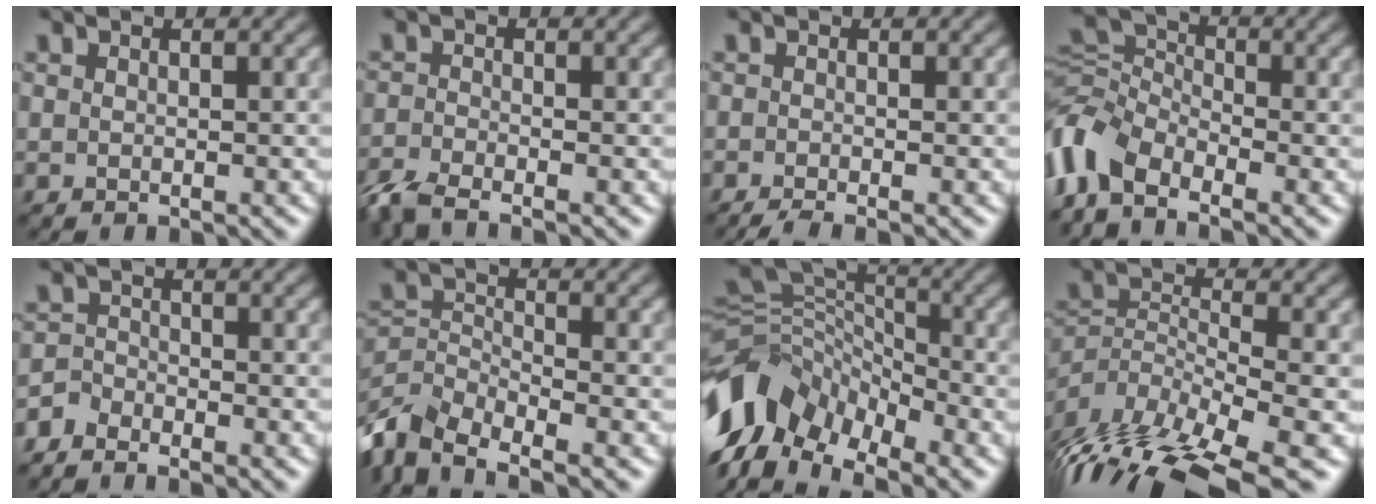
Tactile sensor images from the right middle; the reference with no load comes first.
{"total": 3.7, "force": [-3.0, 0.8, 2.0], "torque": [-0.044, -0.013, -0.071]}
{"total": 2.0, "force": [-1.6, 0.3, 1.2], "torque": [-0.019, -0.006, -0.034]}
{"total": 6.6, "force": [-3.8, 3.7, 3.9], "torque": [-0.085, 0.004, -0.095]}
{"total": 2.5, "force": [-2.3, 0.8, 0.4], "torque": [-0.011, -0.004, -0.055]}
{"total": 6.6, "force": [-4.9, 2.9, 3.3], "torque": [-0.064, -0.006, -0.105]}
{"total": 11.5, "force": [-5.8, 7.2, 6.9], "torque": [-0.146, 0.001, -0.121]}
{"total": 13.4, "force": [-9.4, 4.9, 8.3], "torque": [-0.154, 0.000, -0.138]}